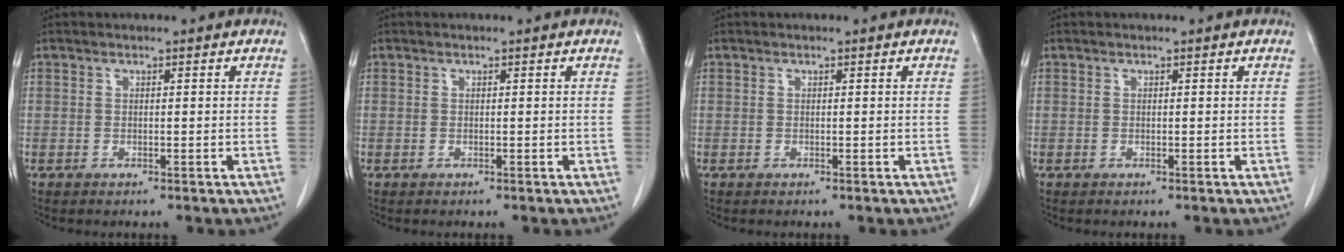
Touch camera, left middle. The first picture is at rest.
{"total": 0.0}
{"total": 0.0}
{"total": 0.0}